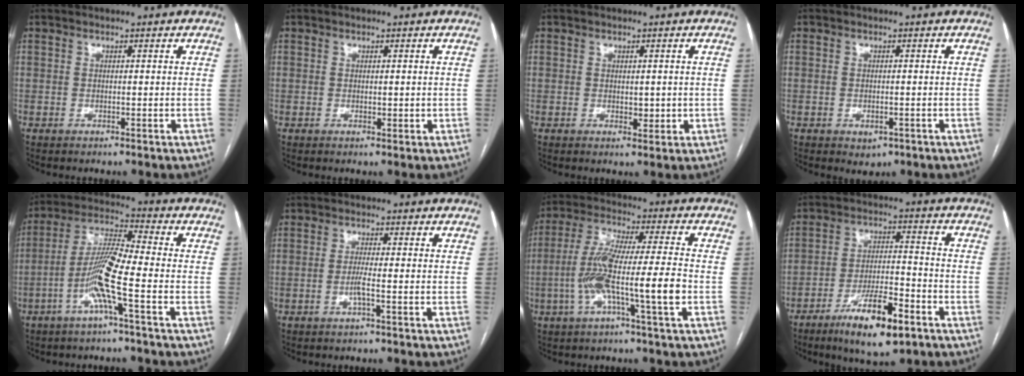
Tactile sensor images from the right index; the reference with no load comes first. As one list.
[{"total": 1.3, "force": [0.1, 0.9, 1.0], "torque": [-0.013, -0.001, 0.003]}, {"total": 2.4, "force": [0.0, 1.6, 1.8], "torque": [-0.021, -0.002, 0.006]}, {"total": 2.2, "force": [-1.0, 1.5, 1.3], "torque": [-0.013, 0.000, -0.003]}, {"total": 9.6, "force": [-3.5, -0.3, 8.9], "torque": [-0.180, 0.006, -0.074]}, {"total": 2.2, "force": [-0.8, -0.2, 2.1], "torque": [-0.043, -0.002, -0.017]}, {"total": 12.2, "force": [-3.2, -0.1, 11.8], "torque": [-0.234, 0.007, -0.065]}, {"total": 11.9, "force": [-7.1, 2.6, 9.1], "torque": [-0.165, -0.007, -0.115]}]